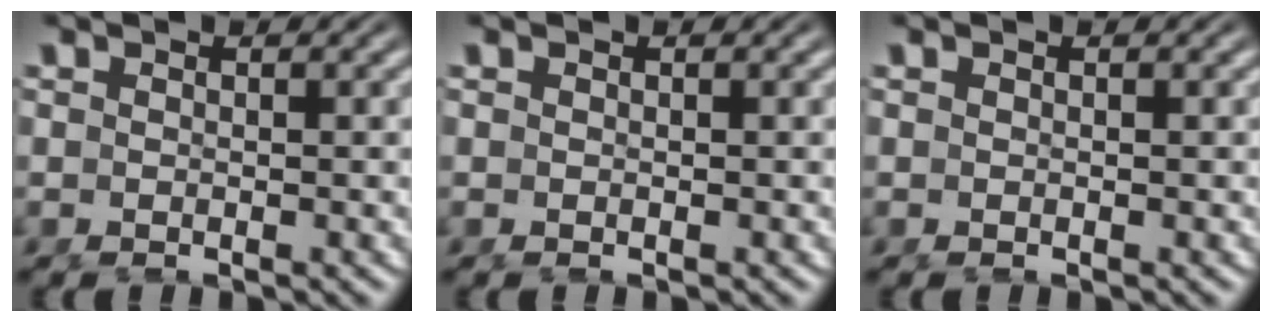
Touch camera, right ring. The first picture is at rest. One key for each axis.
{"total": 0.0}
{"total": 0.0}